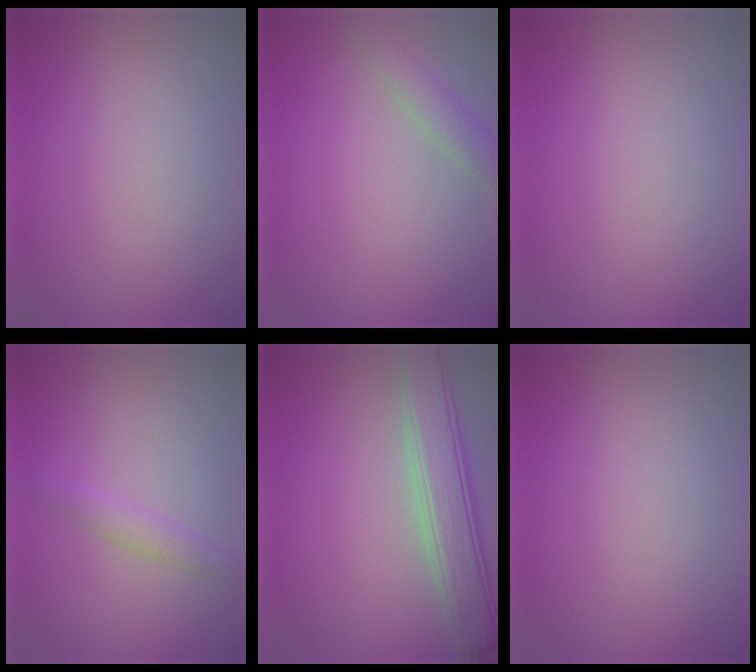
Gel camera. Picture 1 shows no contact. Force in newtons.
{"total": 2.1, "press": 2.1, "slide": 0.2}
{"total": 0.0}
{"total": 1.5, "press": 1.5, "slide": 0.1}
{"total": 5.6, "press": 5.6, "slide": 0.3}
{"total": 0.0}